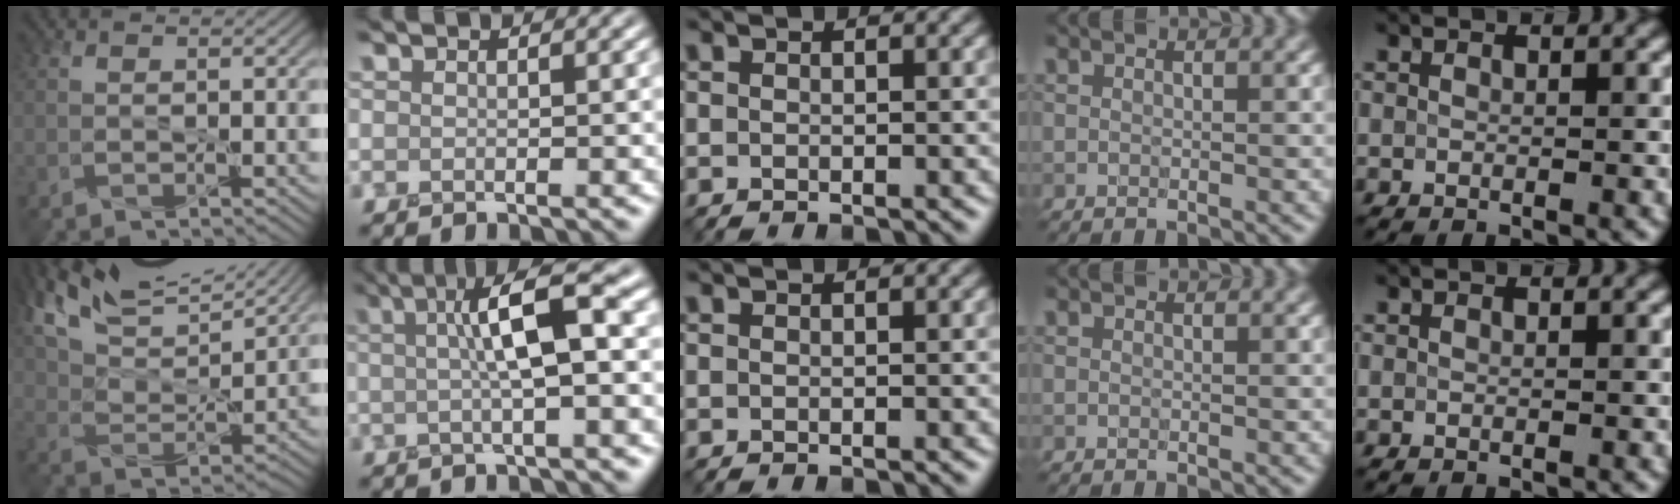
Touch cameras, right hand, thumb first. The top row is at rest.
{"thumb": {"total": 14.1, "force": [11.3, 4.5, 7.0], "torque": [-0.166, 0.015, 0.198]}, "index": {"total": 6.7, "force": [1.3, 1.2, 6.5], "torque": [-0.097, 0.019, 0.014]}}